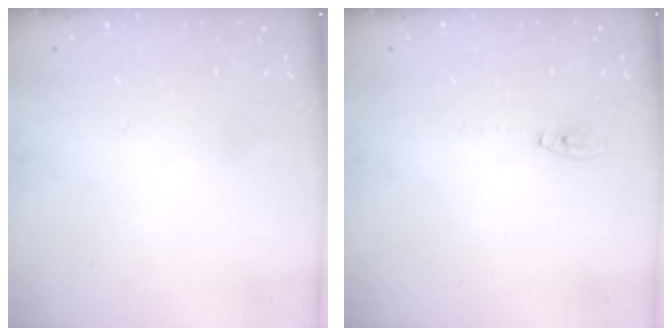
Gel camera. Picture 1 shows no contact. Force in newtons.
{"total": 2.2, "press": 2.2, "slide": 0.2}